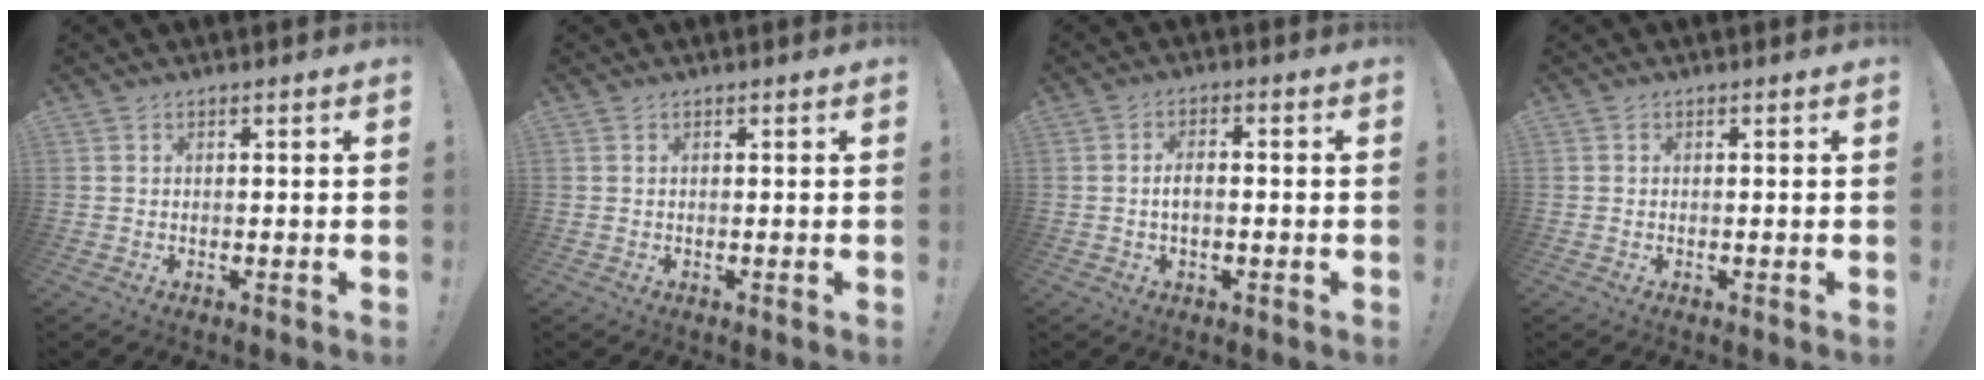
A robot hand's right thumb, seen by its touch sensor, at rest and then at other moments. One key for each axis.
{"total": 0.0}
{"total": 3.6, "fx": -0.5, "fy": 1.5, "fz": 3.2, "tx": -0.050, "ty": 0.001, "tz": -0.010}
{"total": 0.0}